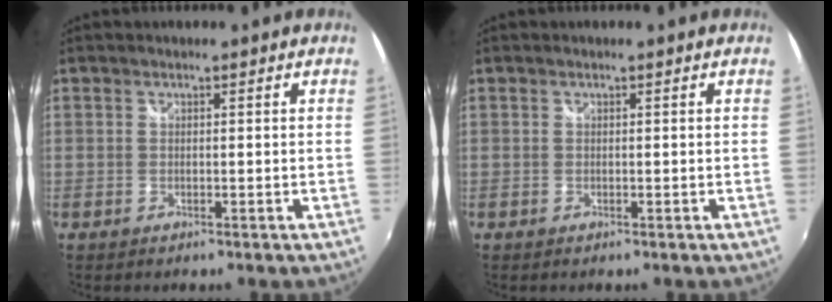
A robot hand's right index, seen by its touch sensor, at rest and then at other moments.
{"total": 0.0}